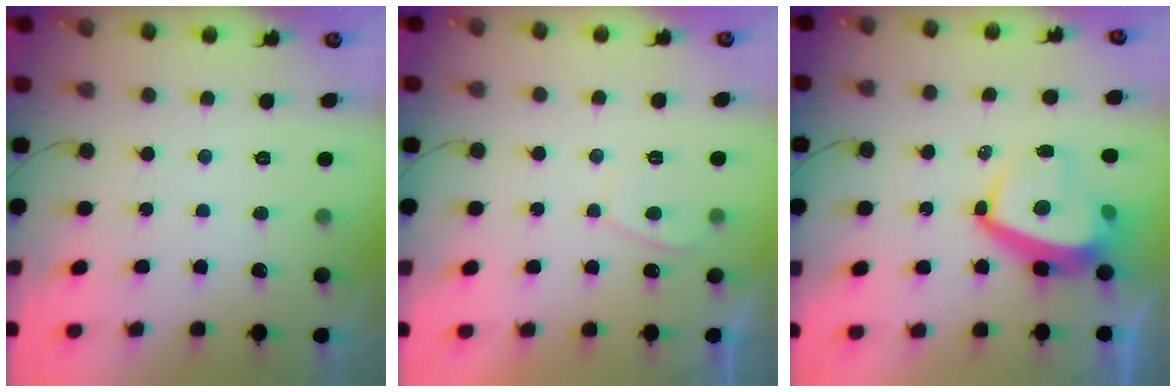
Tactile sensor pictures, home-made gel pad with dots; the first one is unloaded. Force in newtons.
{"total": 2.4, "press": 2.3, "slide": 0.7}
{"total": 11.5, "press": 11.4, "slide": 1.5}